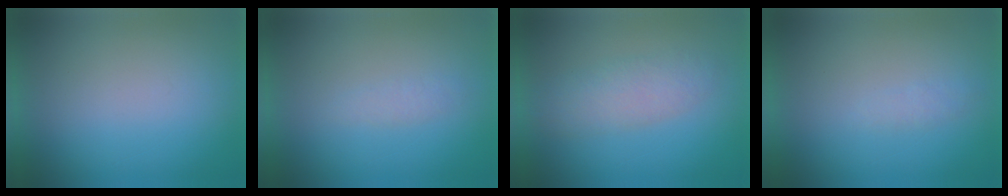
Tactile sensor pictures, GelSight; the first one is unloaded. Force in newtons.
{"total": 1.4}
{"total": 3.2}
{"total": 1.2}